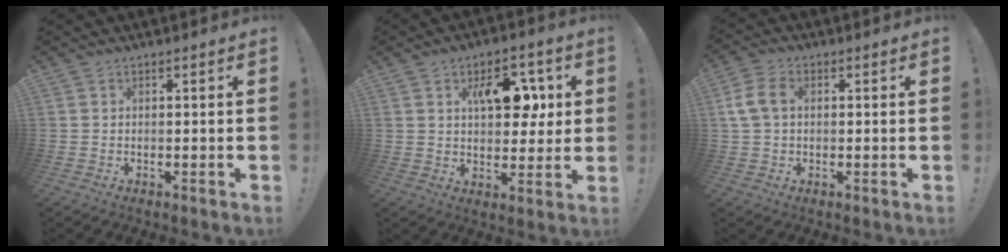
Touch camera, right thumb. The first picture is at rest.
{"total": 12.2, "force": [4.4, 7.5, 8.5], "torque": [-0.106, -0.004, 0.076]}
{"total": 7.6, "force": [1.1, 5.2, 5.5], "torque": [-0.115, 0.008, 0.023]}